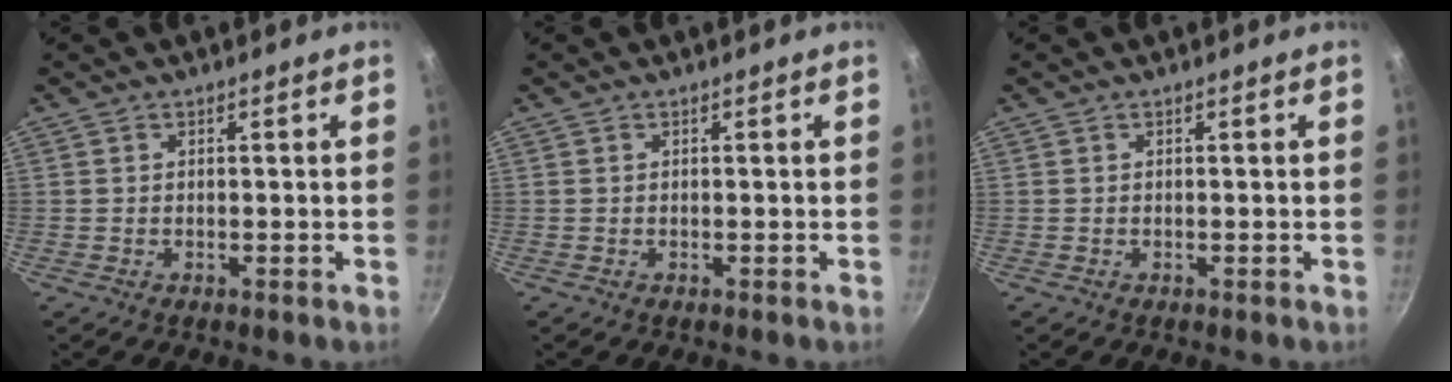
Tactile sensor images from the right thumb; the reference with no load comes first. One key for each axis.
{"total": 0.0}
{"total": 0.0}